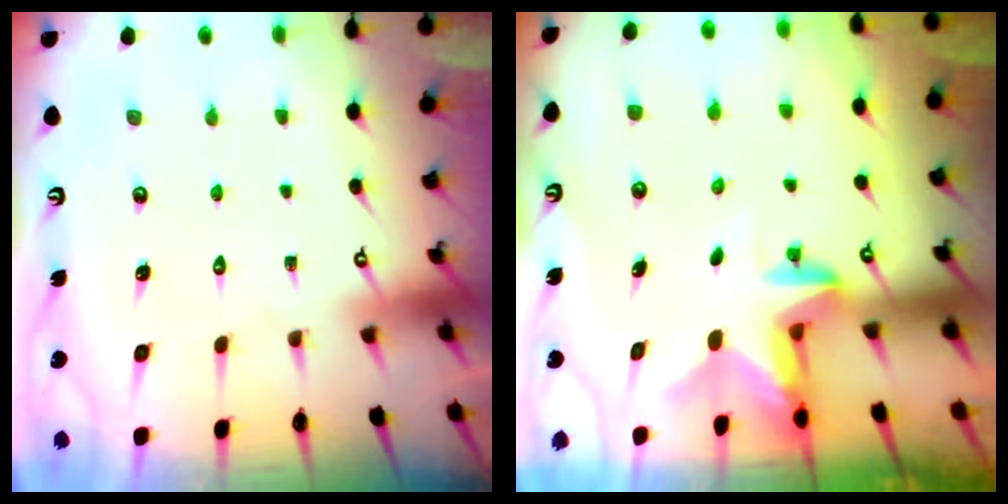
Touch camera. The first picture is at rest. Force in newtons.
{"total": 2.7, "press": 2.6, "slide": 0.6}